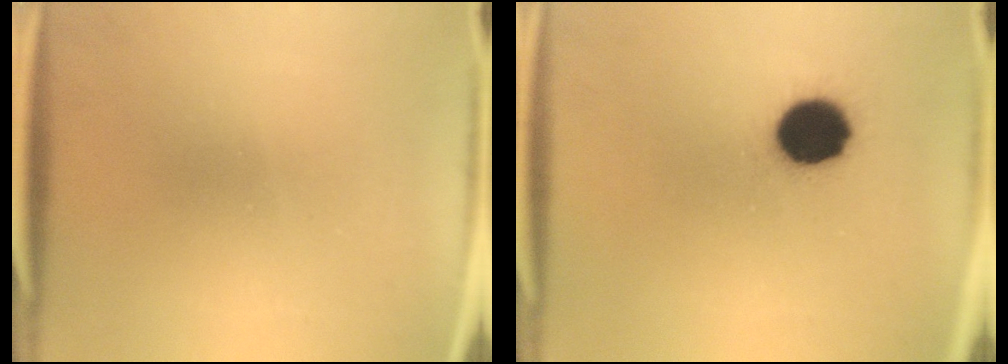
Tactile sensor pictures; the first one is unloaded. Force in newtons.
{"total": 12.3}